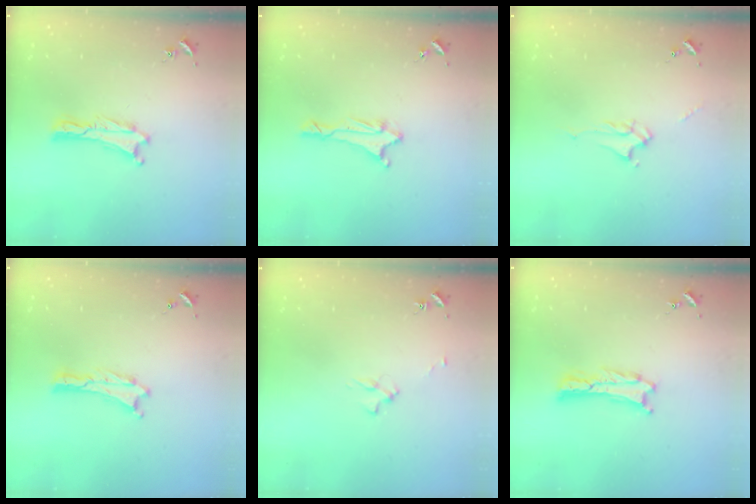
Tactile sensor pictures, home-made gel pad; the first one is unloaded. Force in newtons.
{"total": 1.9, "press": 1.9, "slide": 0.5}
{"total": 2.2, "press": 2.2, "slide": 0.1}
{"total": 0.0}
{"total": 2.9, "press": 2.9, "slide": 0.4}
{"total": 1.1, "press": 1.1, "slide": 0.2}